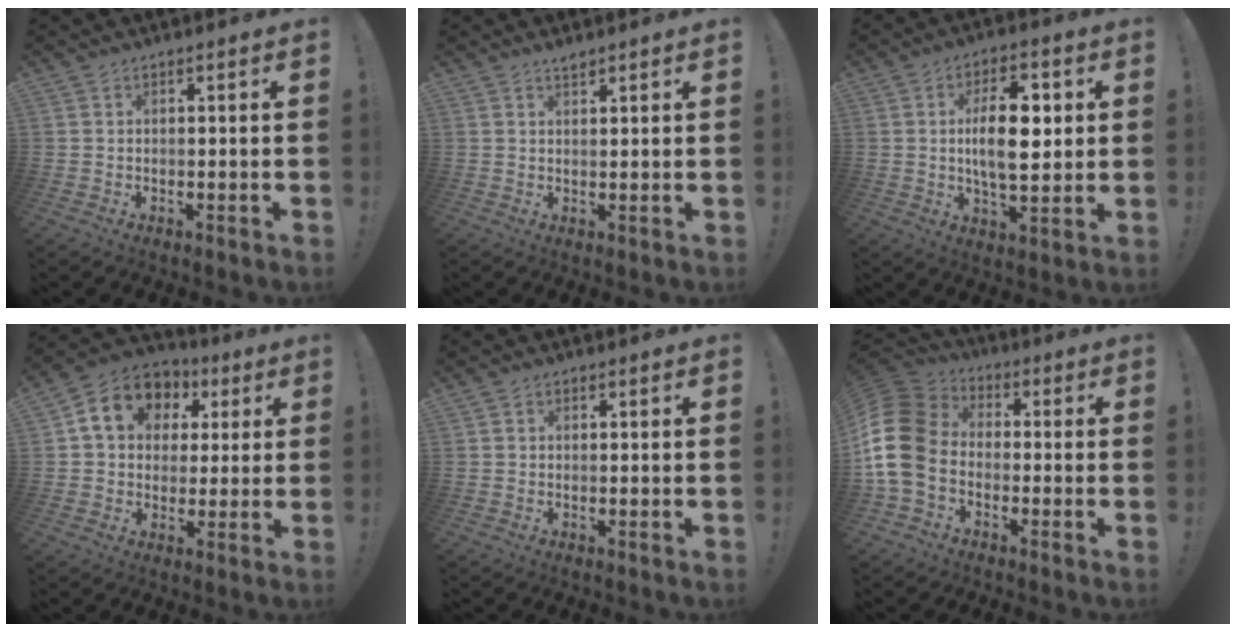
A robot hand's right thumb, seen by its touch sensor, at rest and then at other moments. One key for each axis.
{"total": 1.9, "fx": 1.7, "fy": 0.4, "fz": 0.8, "tx": -0.005, "ty": -0.012, "tz": 0.028}
{"total": 13.7, "fx": 1.5, "fy": 6.8, "fz": 11.8, "tx": -0.190, "ty": 0.002, "tz": 0.020}
{"total": 13.8, "fx": 4.7, "fy": 10.9, "fz": 6.9, "tx": -0.112, "ty": -0.007, "tz": 0.094}
{"total": 0.7, "fx": 0.1, "fy": 0.7, "fz": 0.2, "tx": -0.002, "ty": 0.002, "tz": 0.002}
{"total": 16.4, "fx": -2.6, "fy": 12.2, "fz": 10.7, "tx": -0.211, "ty": 0.034, "tz": -0.037}